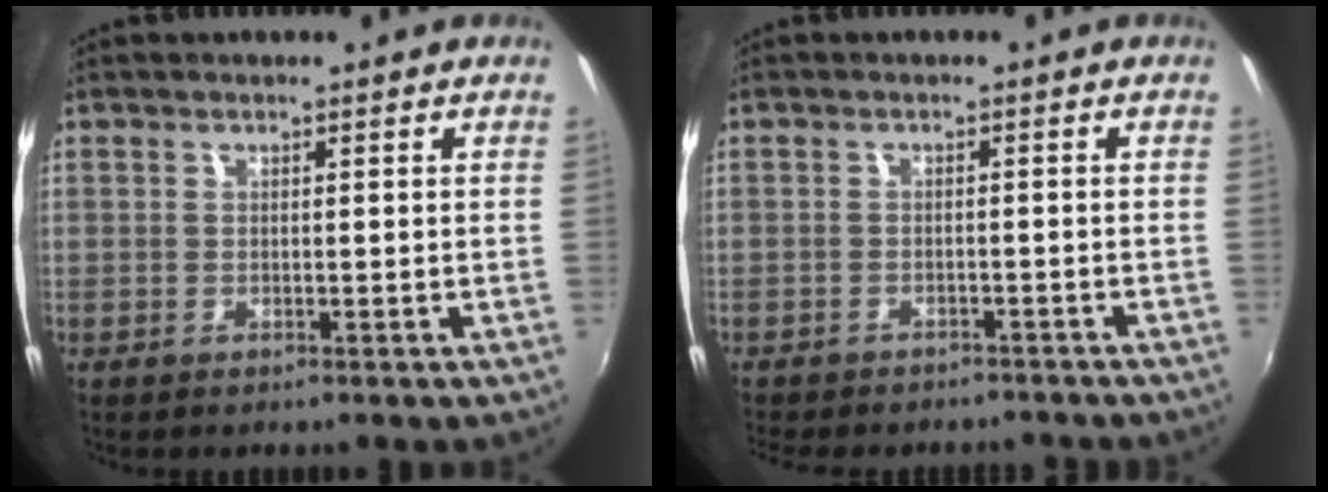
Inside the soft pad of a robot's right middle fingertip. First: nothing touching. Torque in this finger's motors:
{"motor_torque": [1.01, -1.13, 0.25, 0.05]}